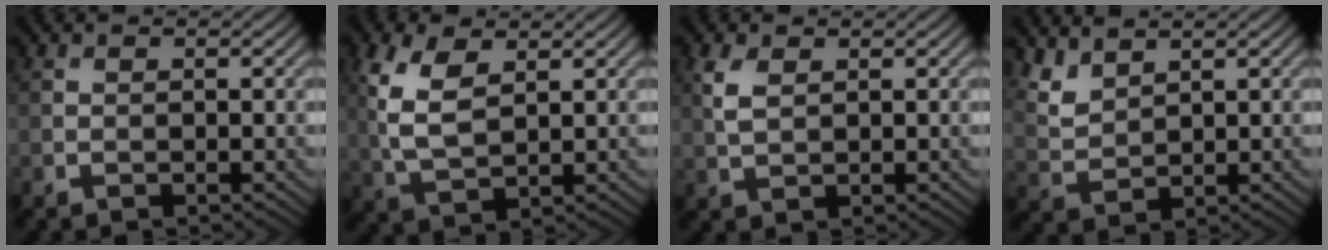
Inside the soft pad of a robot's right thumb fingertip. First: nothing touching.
{"total": 7.0, "force": [2.2, 3.6, 5.6], "torque": [-0.142, 0.002, 0.043]}
{"total": 3.0, "force": [1.2, 1.7, 2.2], "torque": [-0.060, 0.002, 0.027]}
{"total": 4.2, "force": [3.2, 1.7, 2.0], "torque": [-0.058, 0.000, 0.076]}